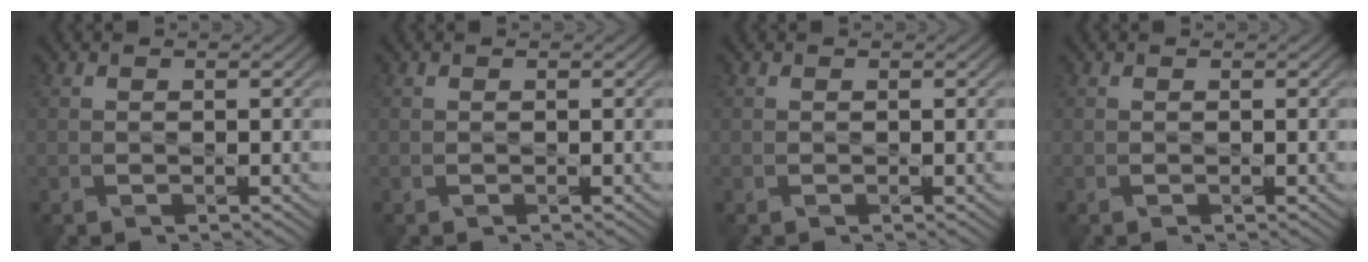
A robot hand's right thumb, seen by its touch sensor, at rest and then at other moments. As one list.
[{"total": 0.0}, {"total": 0.0}, {"total": 0.0}]